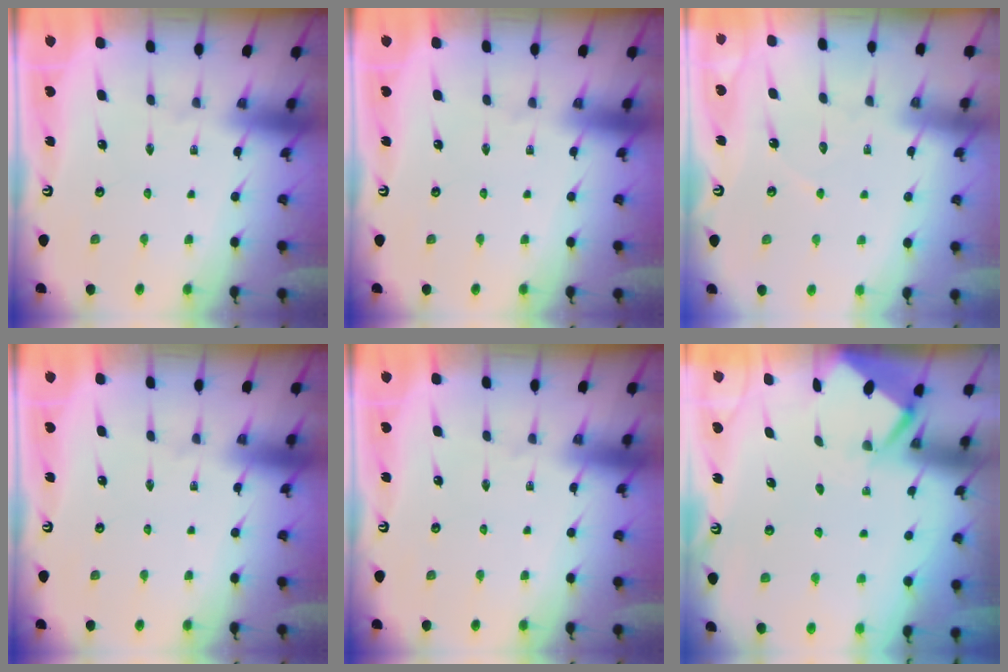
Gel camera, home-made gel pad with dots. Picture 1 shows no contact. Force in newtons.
{"total": 0.0}
{"total": 3.0, "press": 3.0, "slide": 0.3}
{"total": 0.0}
{"total": 0.0}
{"total": 2.5, "press": 2.5, "slide": 0.4}